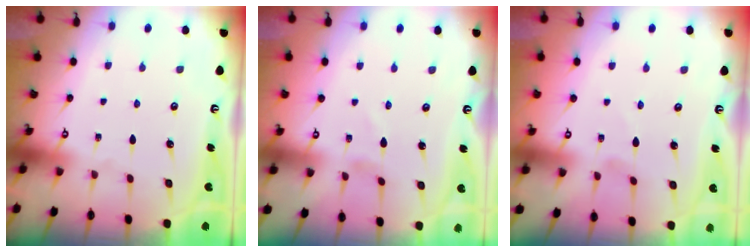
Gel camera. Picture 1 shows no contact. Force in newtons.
{"total": 0.8, "press": 0.8, "slide": 0.1}
{"total": 0.9, "press": 0.9, "slide": 0.1}